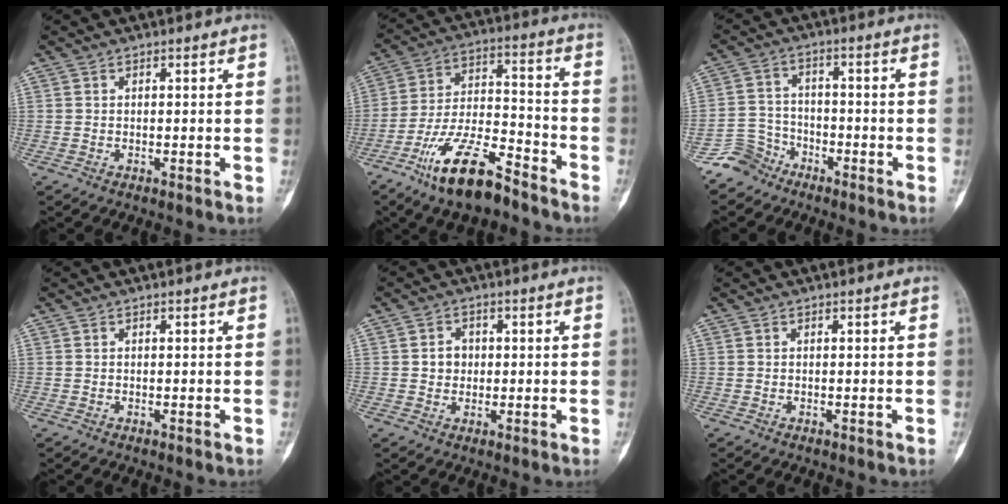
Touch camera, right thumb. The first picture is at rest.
{"total": 15.5, "force": [-10.5, 5.1, 10.3], "torque": [-0.186, 0.069, -0.193]}
{"total": 5.8, "force": [-4.7, 3.4, -0.3], "torque": [0.027, 0.036, -0.103]}
{"total": 0.0}
{"total": 3.2, "force": [0.2, 2.9, 1.4], "torque": [0.000, 0.007, 0.001]}
{"total": 0.0}